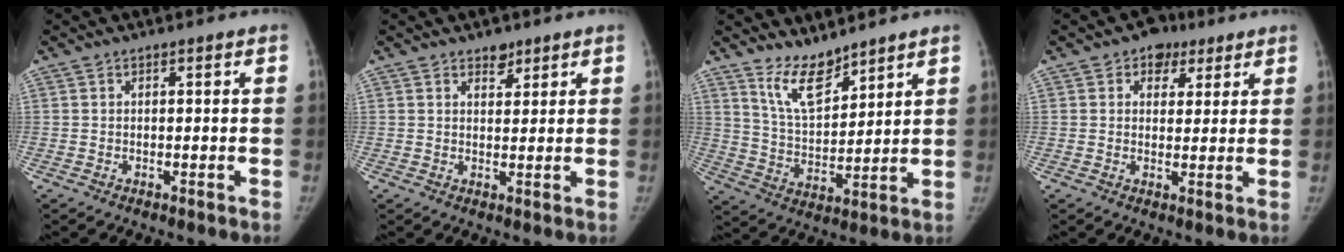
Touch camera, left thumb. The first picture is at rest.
{"total": 2.7, "force": [2.0, 1.6, 0.9], "torque": [0.005, -0.013, 0.030]}
{"total": 8.6, "force": [7.2, 3.0, 3.6], "torque": [-0.044, -0.063, 0.147]}
{"total": 5.7, "force": [3.0, 4.4, 1.8], "torque": [0.010, -0.006, 0.040]}